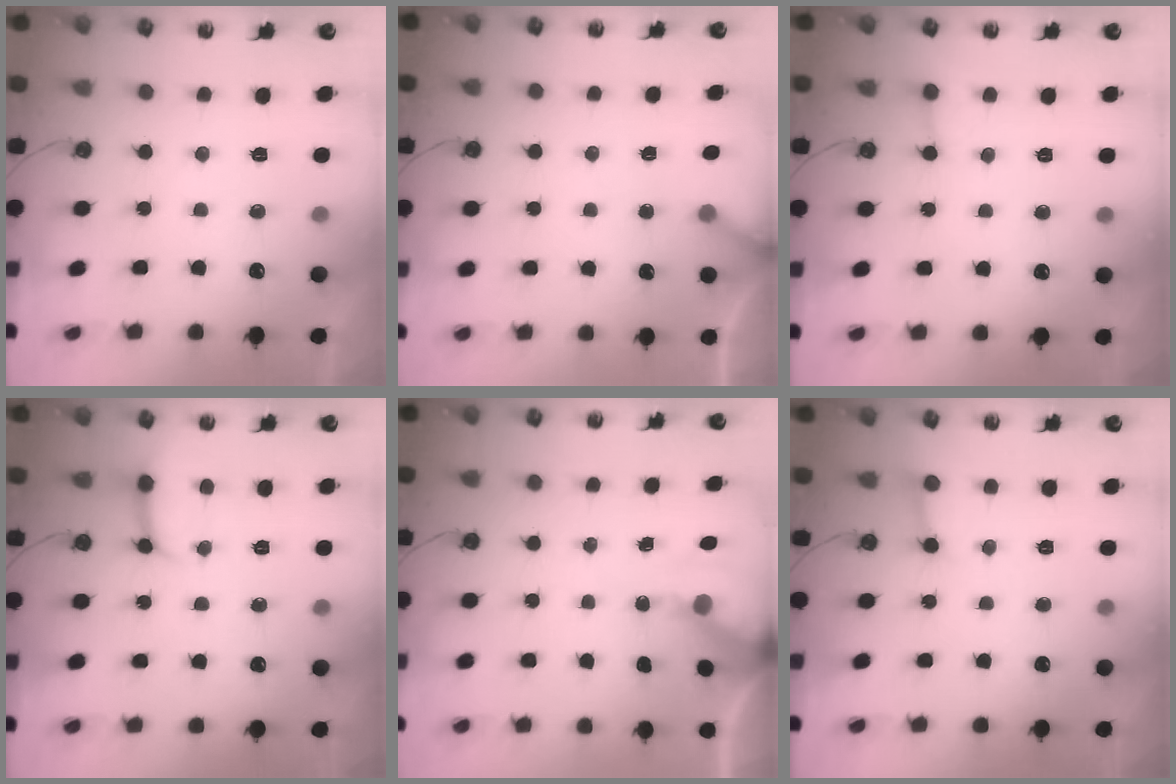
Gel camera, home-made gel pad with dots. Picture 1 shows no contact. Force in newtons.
{"total": 4.6, "press": 4.6, "slide": 0.4}
{"total": 2.5, "press": 2.4, "slide": 0.5}
{"total": 8.0, "press": 7.9, "slide": 1.0}
{"total": 6.2, "press": 6.1, "slide": 0.5}
{"total": 3.0, "press": 3.0, "slide": 0.2}